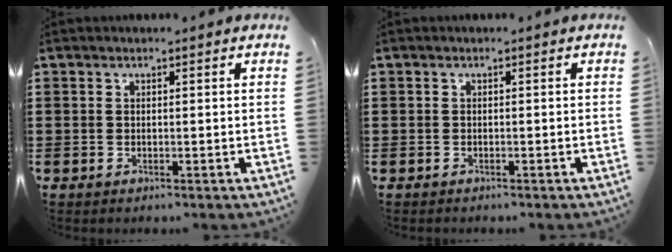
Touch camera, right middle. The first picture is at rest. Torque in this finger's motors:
{"motor_torque": [-1.42, 0.71, -0.90, -0.21]}